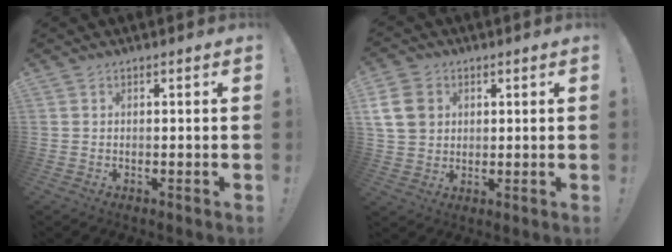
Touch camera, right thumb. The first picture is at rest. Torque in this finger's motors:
{"motor_torque": [0.03, 0.03, 0.03, 0.01, 0.00]}